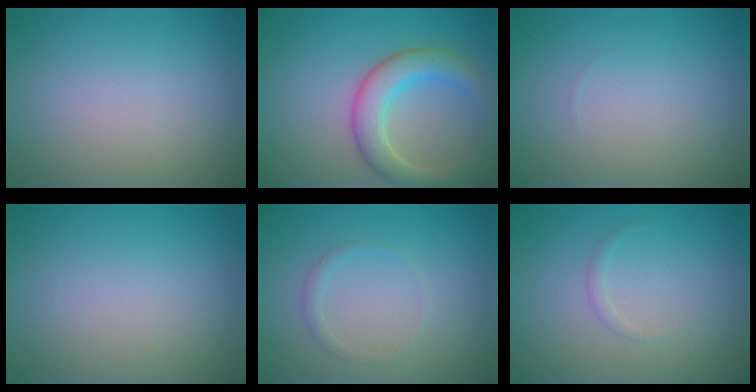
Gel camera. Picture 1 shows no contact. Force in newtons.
{"total": 4.7, "press": 4.7, "slide": 0.5}
{"total": 0.0}
{"total": 0.0}
{"total": 0.9, "press": 0.8, "slide": 0.1}
{"total": 0.6, "press": 0.6, "slide": 0.1}